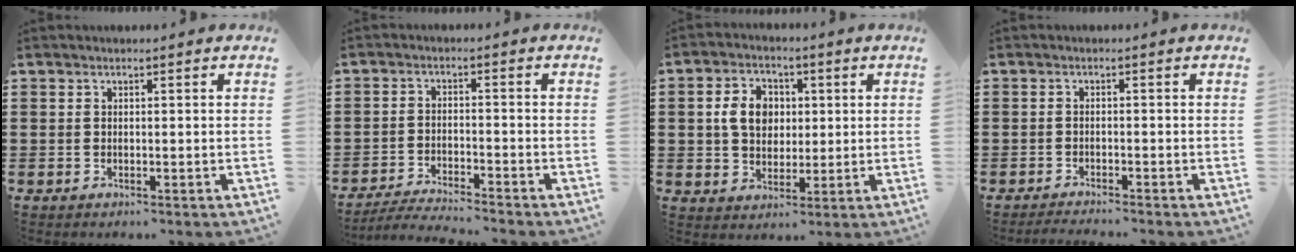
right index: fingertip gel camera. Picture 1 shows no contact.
{"total": 3.6, "force": [-3.5, -0.2, 0.6], "torque": [-0.019, -0.005, -0.075]}
{"total": 6.6, "force": [0.9, 5.2, 3.9], "torque": [-0.091, 0.014, 0.009]}
{"total": 1.6, "force": [-1.6, -0.3, 0.0], "torque": [0.000, 0.002, -0.034]}